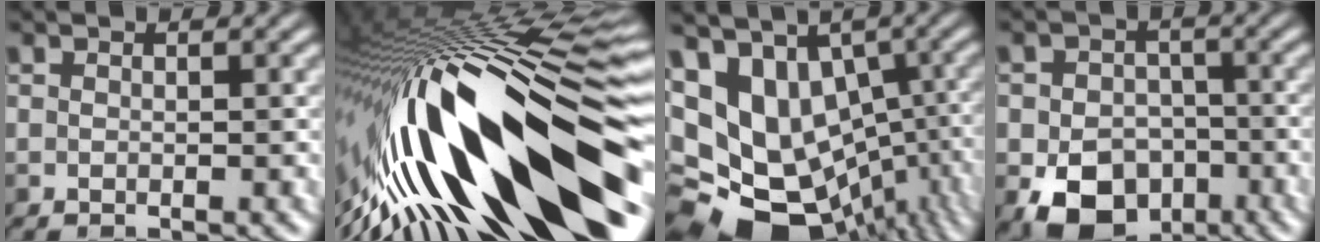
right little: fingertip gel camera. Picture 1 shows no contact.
{"total": 18.2, "force": [-4.9, 6.1, 16.5], "torque": [-0.279, 0.016, -0.099]}
{"total": 14.9, "force": [-2.9, 11.3, 9.3], "torque": [-0.155, -0.017, -0.004]}
{"total": 6.7, "force": [-3.0, 5.0, 3.2], "torque": [-0.060, -0.009, -0.056]}